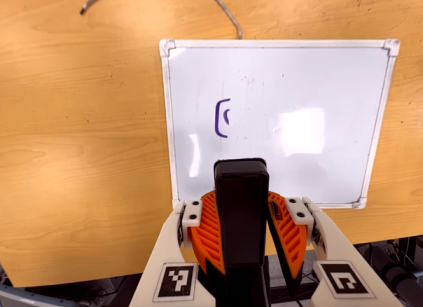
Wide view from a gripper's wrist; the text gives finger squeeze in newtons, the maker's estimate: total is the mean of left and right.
{"total": 8.7, "left": 8.9, "right": 8.5}